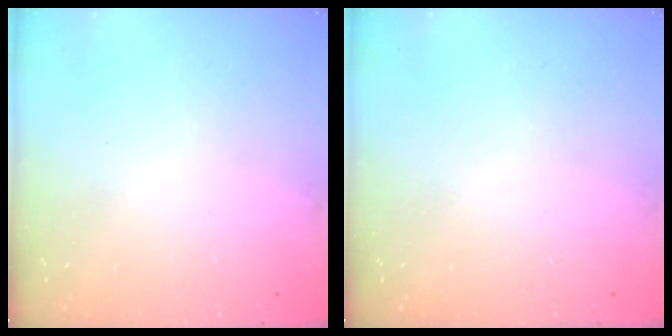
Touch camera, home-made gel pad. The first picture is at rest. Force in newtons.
{"total": 0.0}